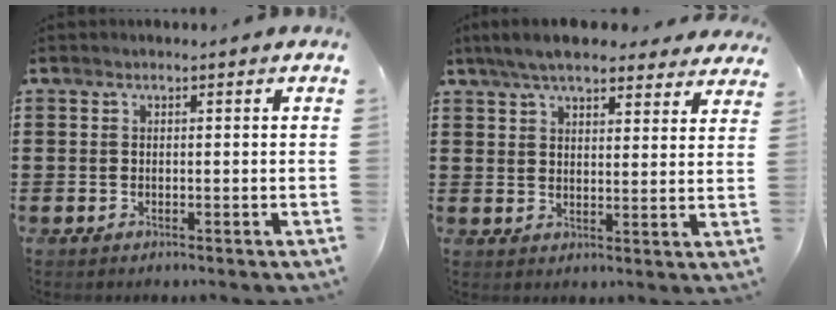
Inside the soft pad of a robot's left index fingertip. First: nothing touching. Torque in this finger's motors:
{"motor_torque": [2.14, 0.00, 1.05, 0.21]}